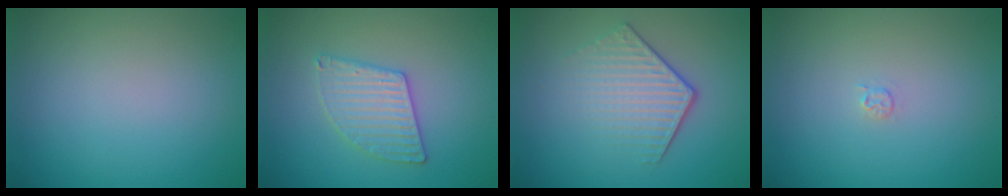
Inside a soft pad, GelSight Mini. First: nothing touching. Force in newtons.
{"total": 3.0, "press": 3.0, "slide": 0.2}
{"total": 4.2, "press": 2.9, "slide": 2.9}
{"total": 0.7, "press": 0.7, "slide": 0.1}